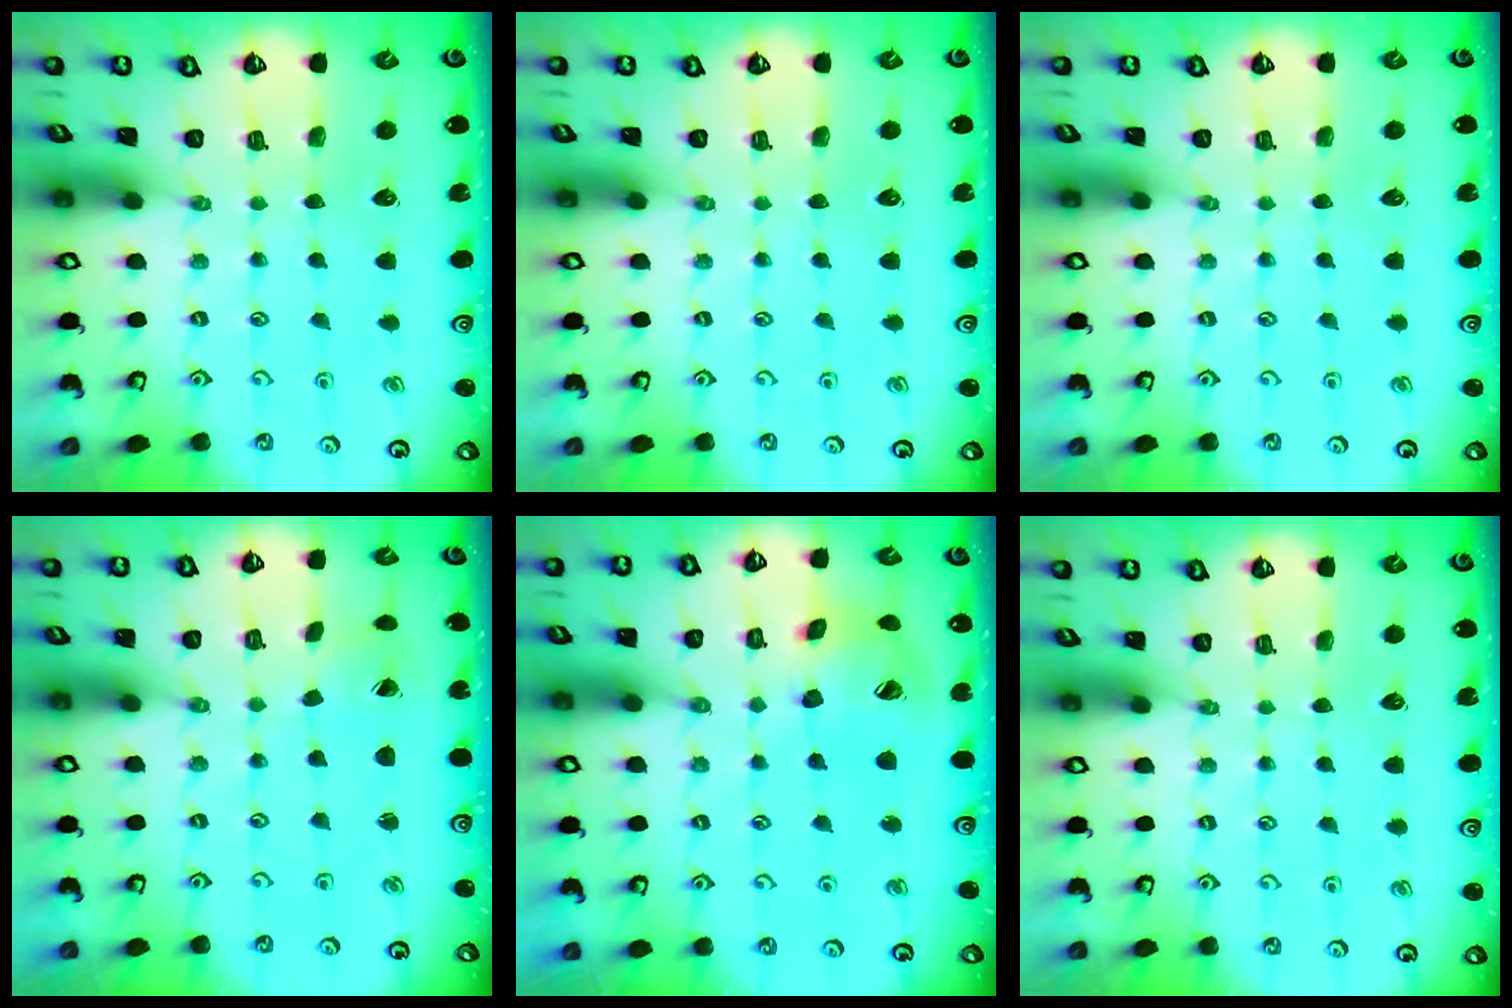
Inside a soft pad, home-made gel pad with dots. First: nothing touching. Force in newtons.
{"total": 0.0}
{"total": 0.0}
{"total": 1.2, "press": 1.2, "slide": 0.1}
{"total": 15.5, "press": 15.3, "slide": 2.4}
{"total": 0.0}